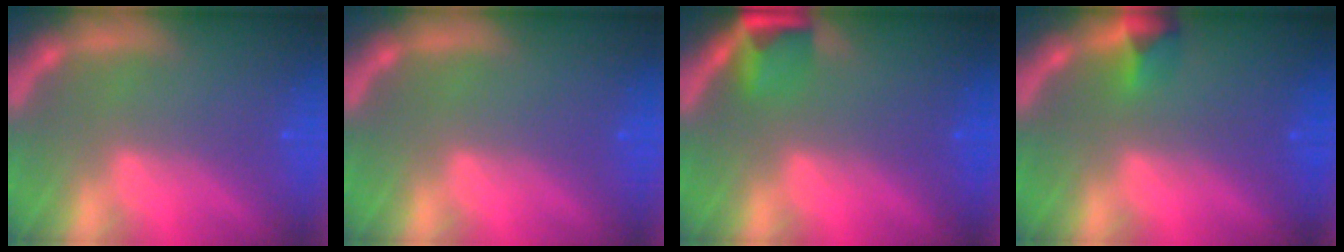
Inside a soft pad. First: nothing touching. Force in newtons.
{"total": 0.0}
{"total": 3.4}
{"total": 1.9}